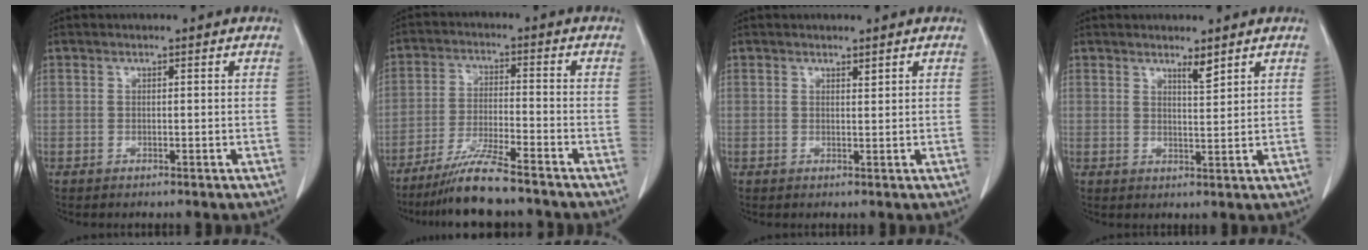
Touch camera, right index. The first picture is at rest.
{"total": 8.6, "force": [-7.2, -0.1, 4.8], "torque": [-0.087, -0.028, -0.130]}
{"total": 0.6, "force": [0.6, 0.0, 0.3], "torque": [-0.007, -0.006, 0.009]}
{"total": 2.3, "force": [1.9, 0.1, 1.3], "torque": [-0.026, -0.007, 0.035]}